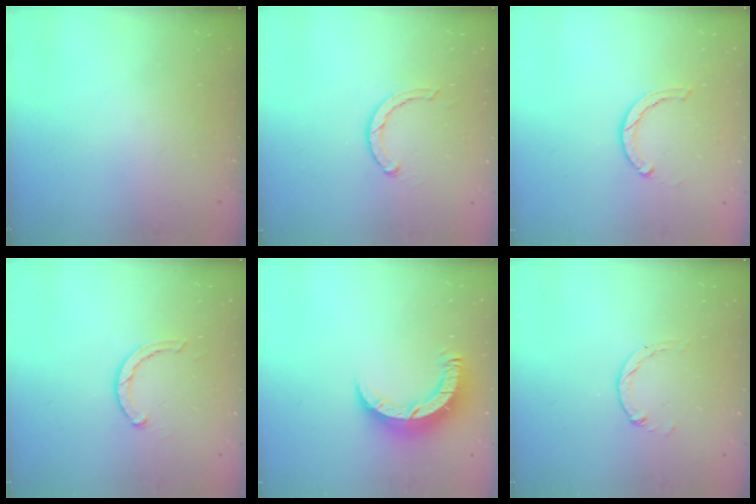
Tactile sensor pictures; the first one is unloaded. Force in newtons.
{"total": 2.6, "press": 2.5, "slide": 0.4}
{"total": 3.5, "press": 3.4, "slide": 0.5}
{"total": 2.6, "press": 2.5, "slide": 0.4}
{"total": 9.4, "press": 9.4, "slide": 0.7}
{"total": 1.5, "press": 1.5, "slide": 0.2}